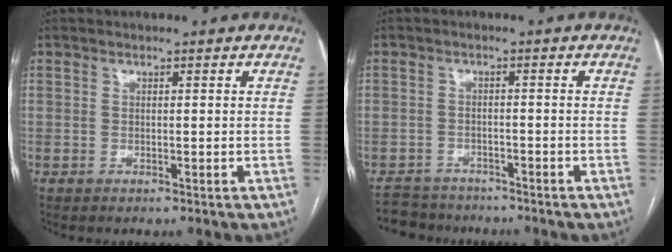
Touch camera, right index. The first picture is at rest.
{"total": 6.0, "force": [-5.3, 2.7, 0.1], "torque": [0.001, -0.001, -0.087]}